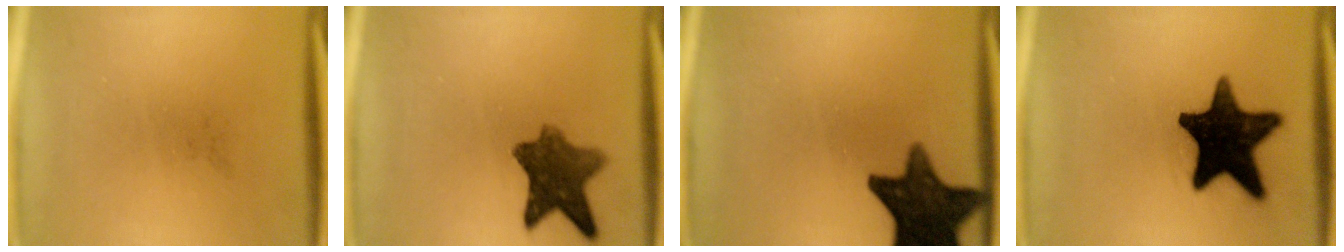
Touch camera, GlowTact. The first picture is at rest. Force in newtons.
{"total": 8.4}
{"total": 15.1}
{"total": 17.2}